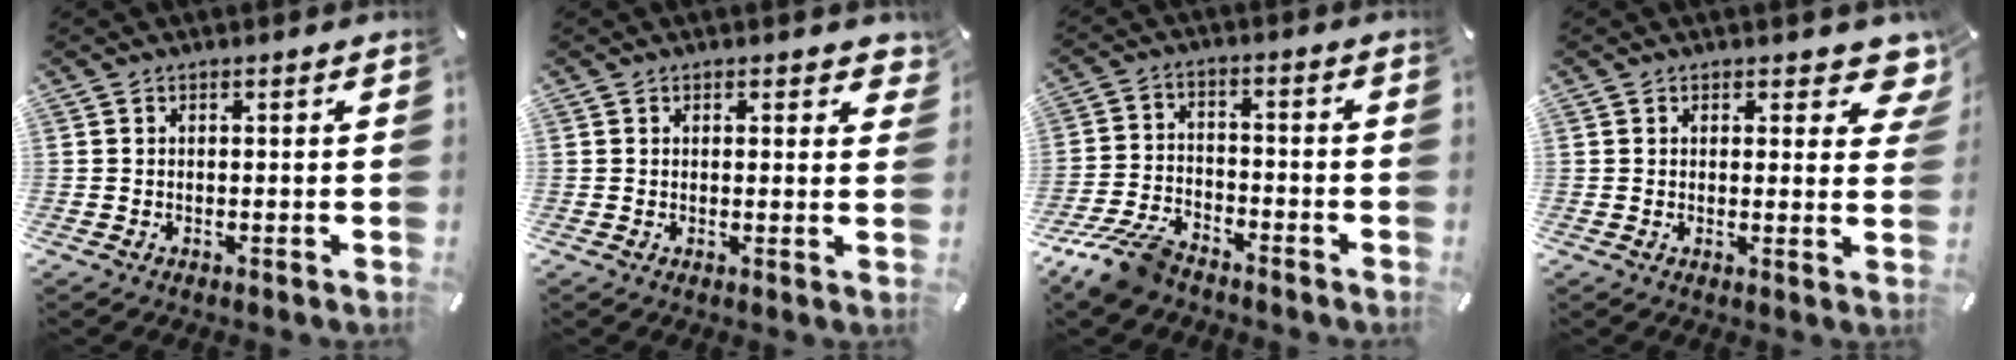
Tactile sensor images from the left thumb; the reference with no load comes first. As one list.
[{"total": 1.6, "force": [1.0, 0.9, 0.9], "torque": [-0.004, -0.002, 0.014]}, {"total": 9.9, "force": [-8.0, 3.9, 4.4], "torque": [-0.095, 0.036, -0.154]}, {"total": 5.5, "force": [3.4, 3.0, 3.2], "torque": [-0.023, -0.022, 0.054]}]